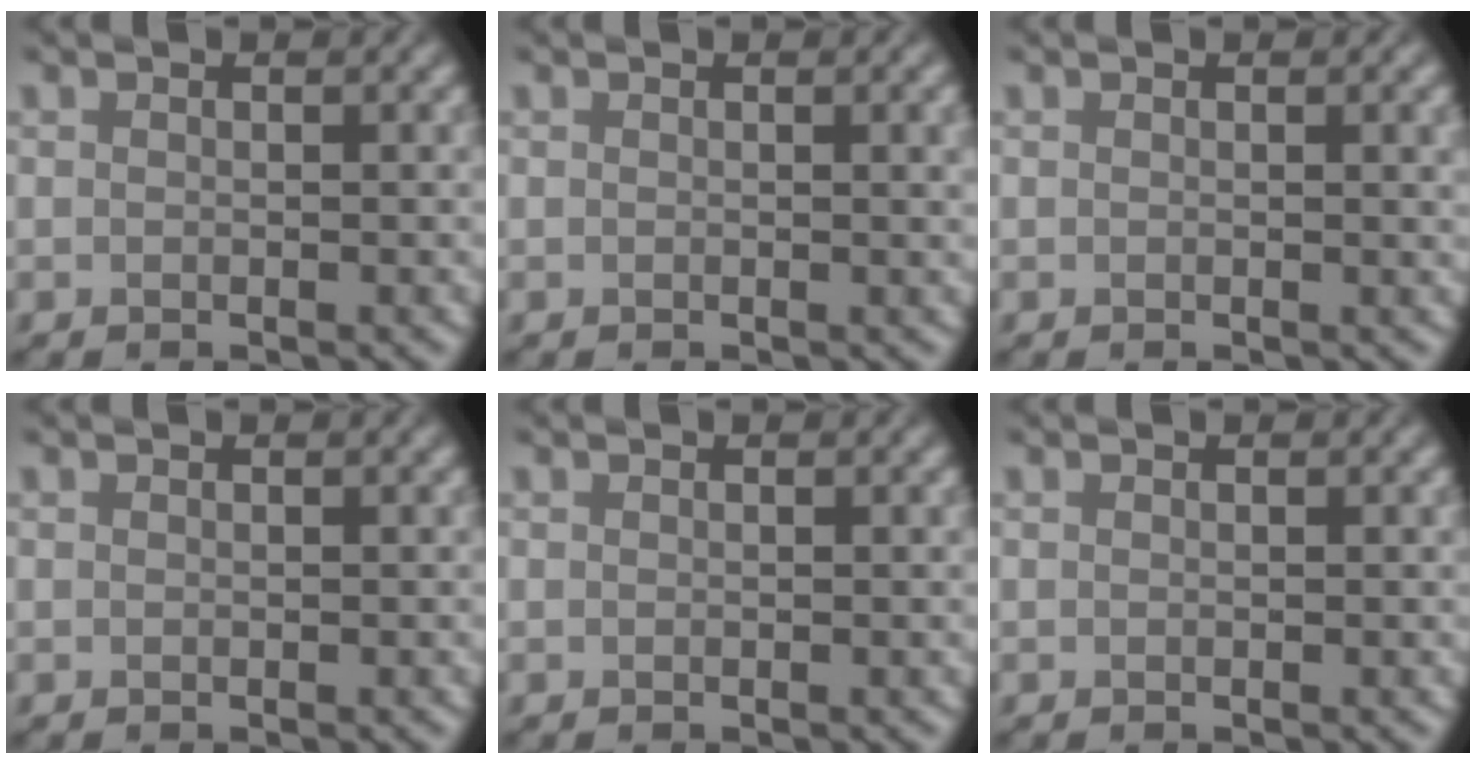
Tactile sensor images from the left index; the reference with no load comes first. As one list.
[{"total": 1.4, "force": [0.3, 0.4, 1.3], "torque": [-0.014, 0.002, 0.003]}, {"total": 1.5, "force": [0.3, 0.4, 1.4], "torque": [-0.014, 0.002, 0.003]}, {"total": 0.0}, {"total": 0.0}, {"total": 0.0}]